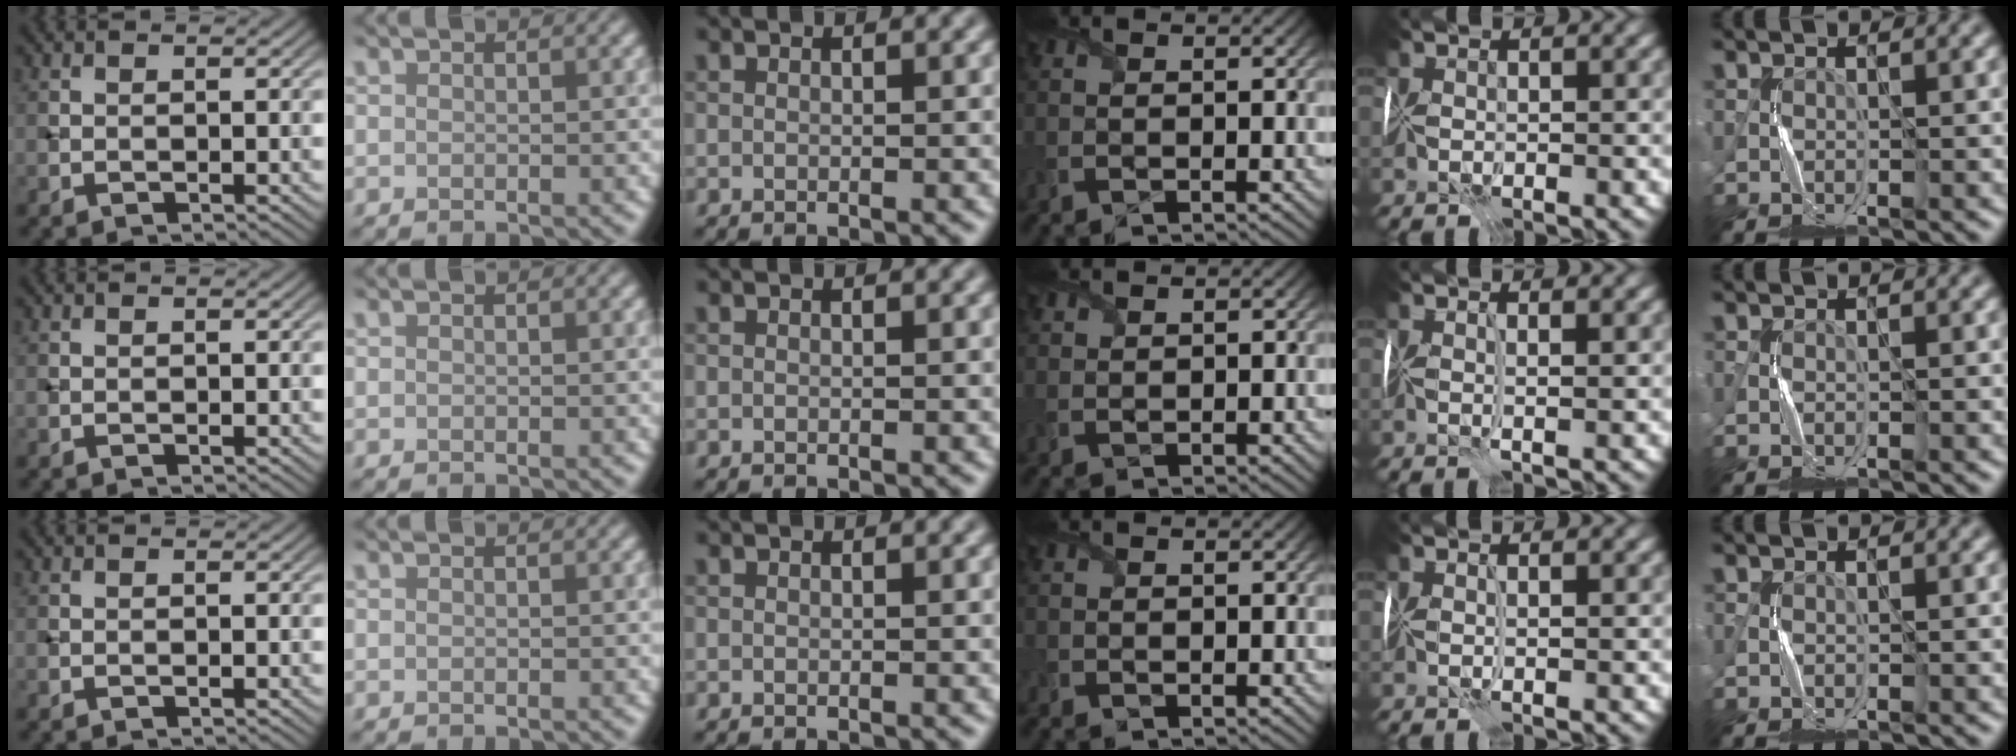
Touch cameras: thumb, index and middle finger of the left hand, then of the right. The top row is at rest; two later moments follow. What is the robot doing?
{"motion": "fold", "object": "wrapping paper"}